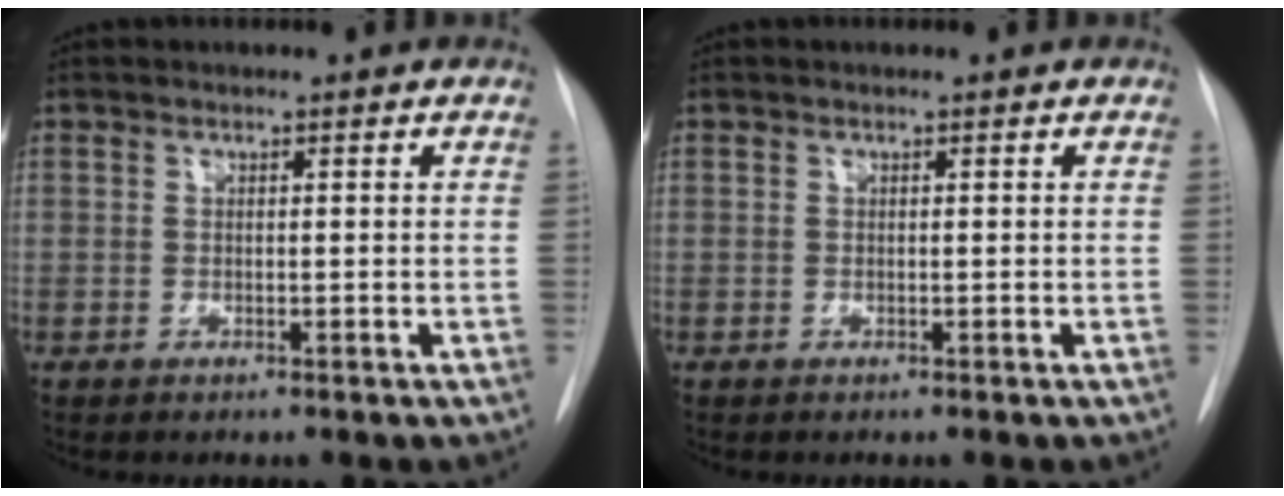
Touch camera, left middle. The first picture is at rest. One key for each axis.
{"total": 0.0}